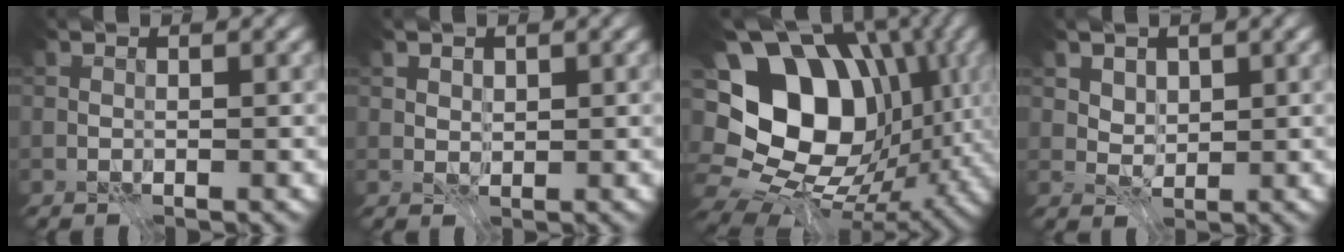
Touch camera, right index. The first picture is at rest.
{"total": 1.5, "force": [0.9, 1.0, 0.6], "torque": [-0.013, -0.007, 0.025]}
{"total": 16.3, "force": [1.4, 12.4, 10.6], "torque": [-0.149, 0.018, 0.035]}
{"total": 2.7, "force": [1.6, 1.8, 1.2], "torque": [-0.040, -0.012, 0.049]}